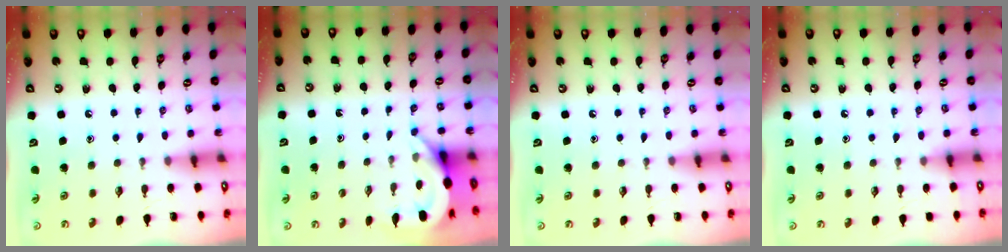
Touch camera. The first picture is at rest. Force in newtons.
{"total": 4.4, "press": 4.4, "slide": 0.2}
{"total": 0.0}
{"total": 3.5, "press": 3.4, "slide": 0.7}